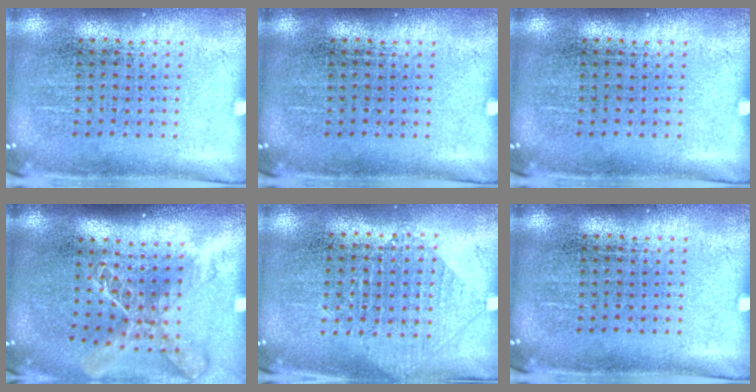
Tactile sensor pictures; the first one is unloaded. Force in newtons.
{"total": 0.0}
{"total": 0.0}
{"total": 1.9, "press": 1.5, "slide": 1.2}
{"total": 0.9, "press": 0.9, "slide": 0.3}
{"total": 0.0}